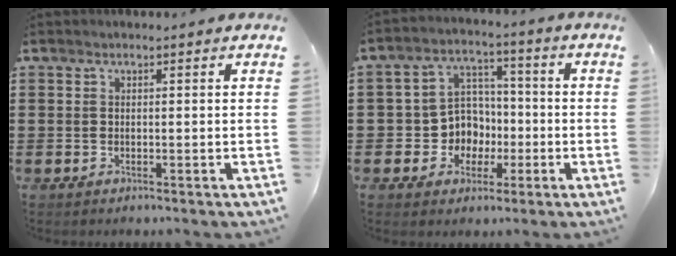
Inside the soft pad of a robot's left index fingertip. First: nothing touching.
{"total": 7.0, "force": [-1.0, 6.6, 2.1], "torque": [-0.062, 0.016, -0.013]}